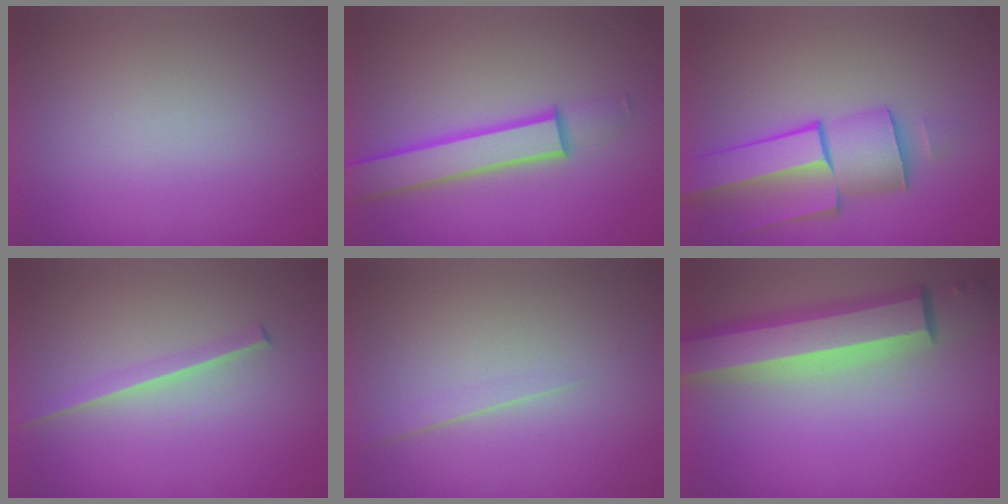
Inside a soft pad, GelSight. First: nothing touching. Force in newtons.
{"total": 4.7}
{"total": 6.2}
{"total": 1.6}
{"total": 1.5}
{"total": 8.1}